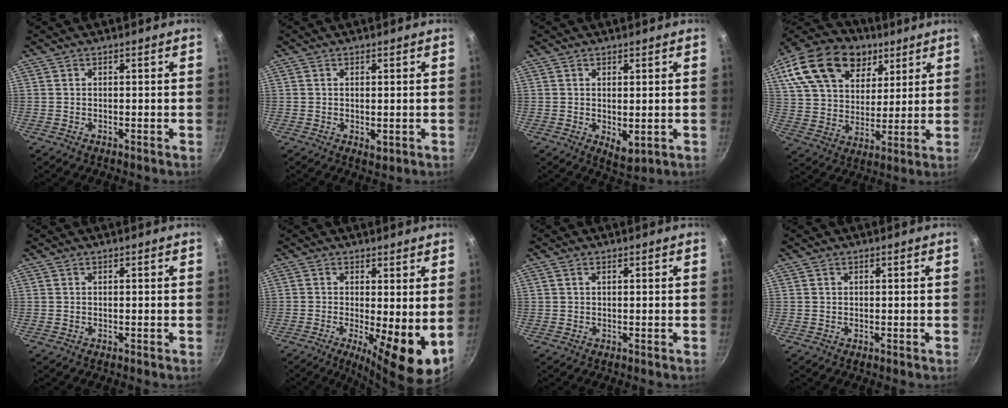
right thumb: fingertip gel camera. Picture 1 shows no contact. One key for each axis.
{"total": 1.7, "fx": 0.0, "fy": 0.9, "fz": 1.4, "tx": -0.022, "ty": -0.006, "tz": 0.002}
{"total": 4.1, "fx": 0.1, "fy": 2.1, "fz": 3.5, "tx": -0.052, "ty": -0.016, "tz": 0.007}
{"total": 23.0, "fx": 11.4, "fy": 15.3, "fz": 12.8, "tx": -0.214, "ty": -0.008, "tz": 0.197}
{"total": 0.0}
{"total": 10.3, "fx": -0.9, "fy": 2.8, "fz": 9.9, "tx": -0.140, "ty": -0.016, "tz": -0.010}
{"total": 0.8, "fx": 0.4, "fy": 0.4, "fz": 0.6, "tx": -0.009, "ty": 0.003, "tz": 0.006}
{"total": 0.5, "fx": 0.2, "fy": 0.5, "fz": 0.1, "tx": -0.002, "ty": 0.003, "tz": 0.003}